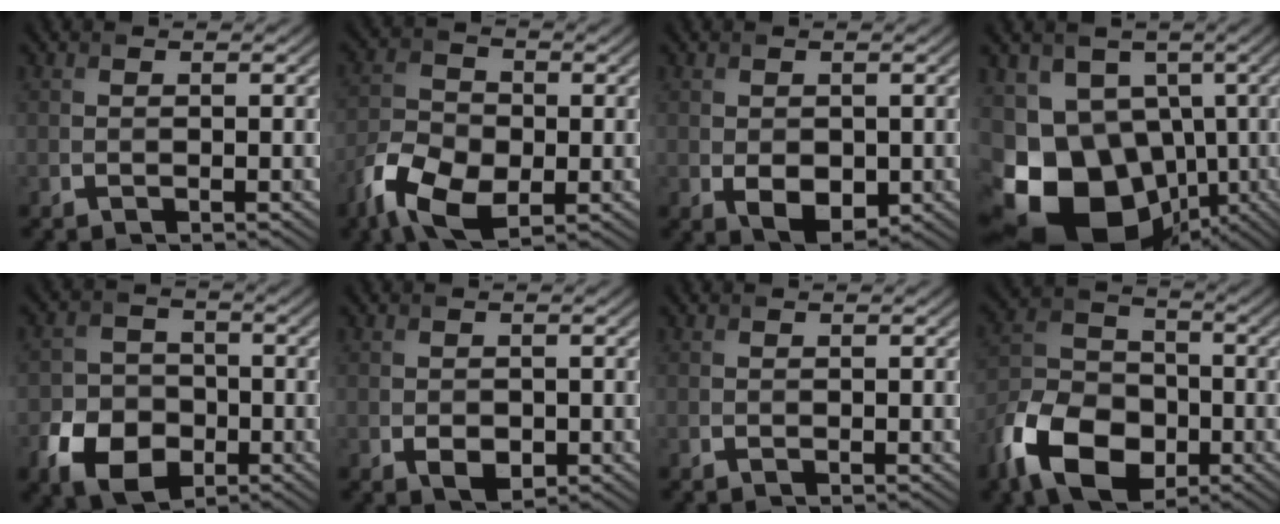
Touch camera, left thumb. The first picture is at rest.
{"total": 9.1, "force": [-4.2, 5.4, 6.0], "torque": [-0.135, -0.012, -0.088]}
{"total": 3.7, "force": [-0.7, 2.6, 2.6], "torque": [-0.056, -0.016, -0.006]}
{"total": 16.2, "force": [-5.6, 12.1, 9.1], "torque": [-0.195, -0.021, -0.085]}
{"total": 7.8, "force": [-3.5, 5.8, 3.9], "torque": [-0.083, -0.018, -0.070]}
{"total": 2.4, "force": [-0.7, 1.7, 1.5], "torque": [-0.028, -0.010, -0.010]}
{"total": 0.0}
{"total": 12.3, "force": [-5.9, 8.0, 7.3], "torque": [-0.169, -0.016, -0.129]}